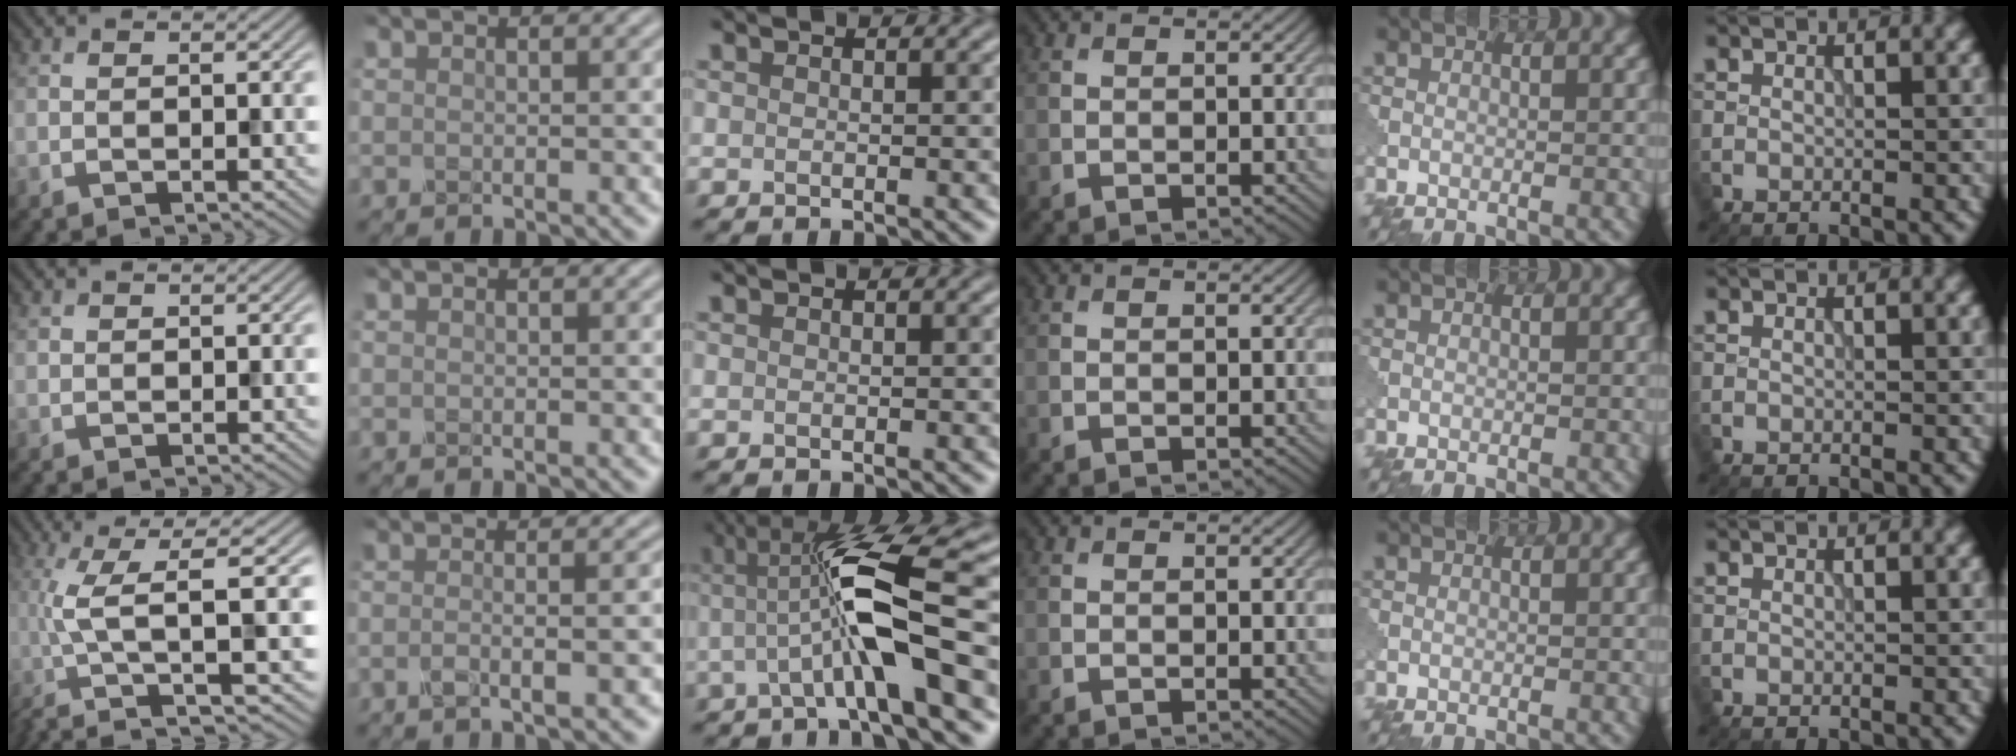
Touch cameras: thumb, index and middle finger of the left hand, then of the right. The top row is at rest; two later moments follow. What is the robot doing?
{"motion": "shake", "object": "salt shaker"}